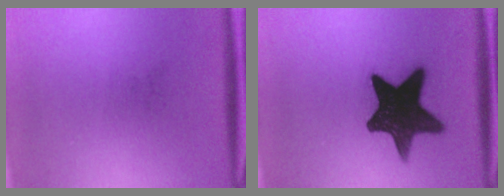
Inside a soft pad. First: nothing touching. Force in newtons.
{"total": 14.9}